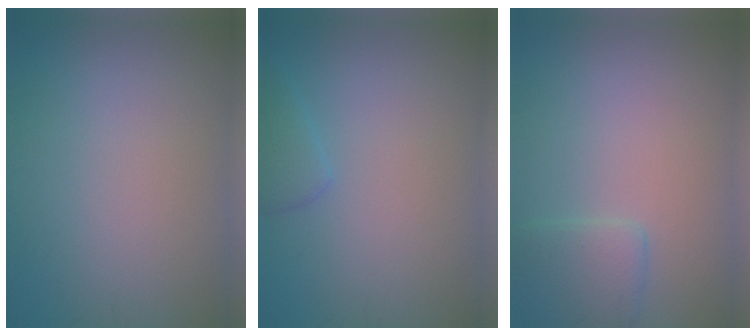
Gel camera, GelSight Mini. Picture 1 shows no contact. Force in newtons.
{"total": 1.7, "press": 1.7, "slide": 0.1}
{"total": 2.4, "press": 2.3, "slide": 0.2}